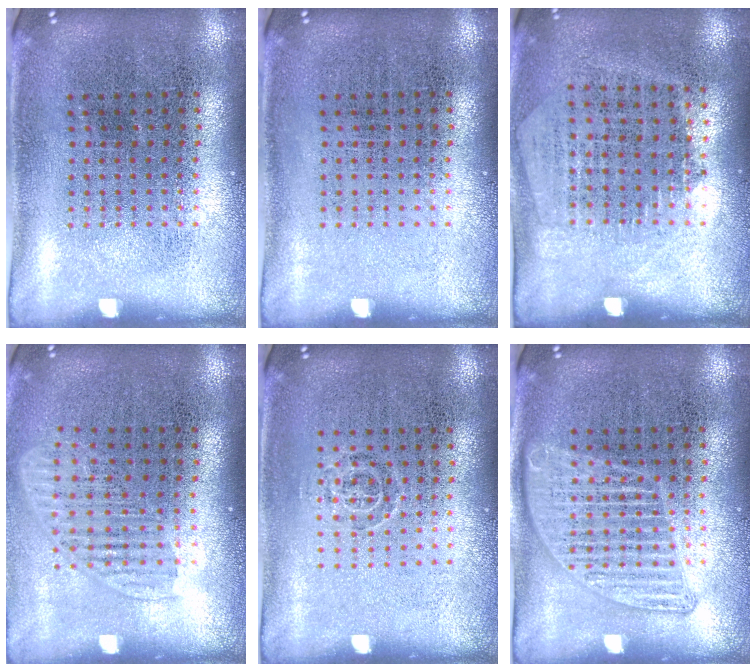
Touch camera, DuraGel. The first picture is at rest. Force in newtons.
{"total": 0.0}
{"total": 1.3, "press": 1.1, "slide": 0.6}
{"total": 1.4, "press": 1.2, "slide": 0.8}
{"total": 0.7, "press": 0.5, "slide": 0.5}
{"total": 1.3, "press": 1.3, "slide": 0.1}